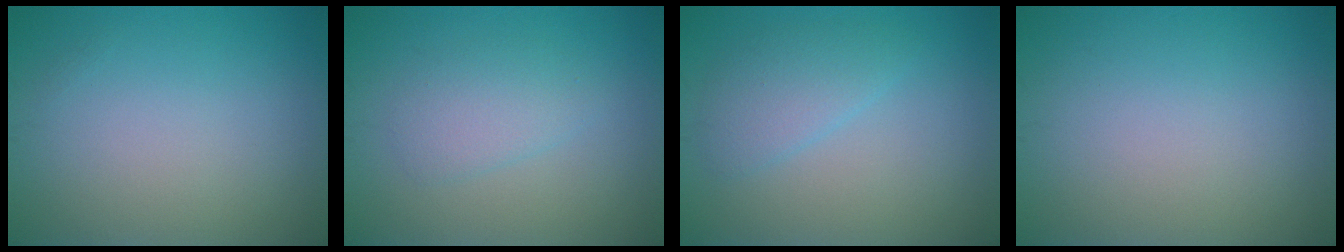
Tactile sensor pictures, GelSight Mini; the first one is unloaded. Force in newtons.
{"total": 2.3, "press": 2.3, "slide": 0.2}
{"total": 2.5, "press": 2.5, "slide": 0.2}
{"total": 0.0}